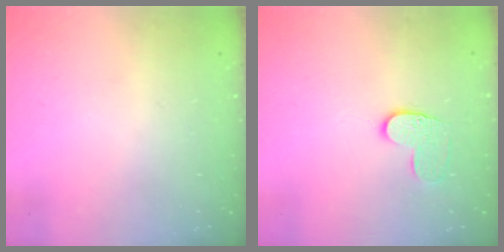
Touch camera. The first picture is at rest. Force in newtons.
{"total": 6.4, "press": 6.4, "slide": 0.4}